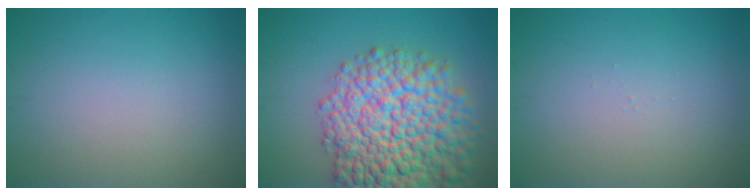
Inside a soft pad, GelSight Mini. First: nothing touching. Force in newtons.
{"total": 13.2, "press": 13.1, "slide": 0.6}
{"total": 0.0}